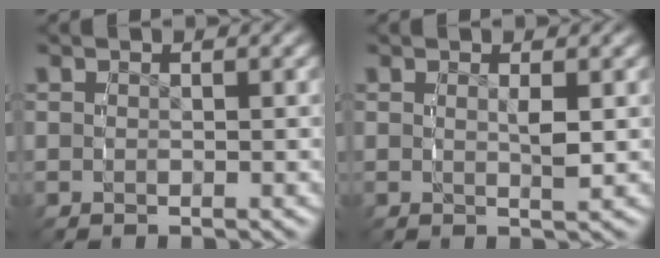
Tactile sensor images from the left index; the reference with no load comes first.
{"total": 1.3, "force": [0.4, -0.4, 1.1], "torque": [-0.025, -0.014, 0.012]}